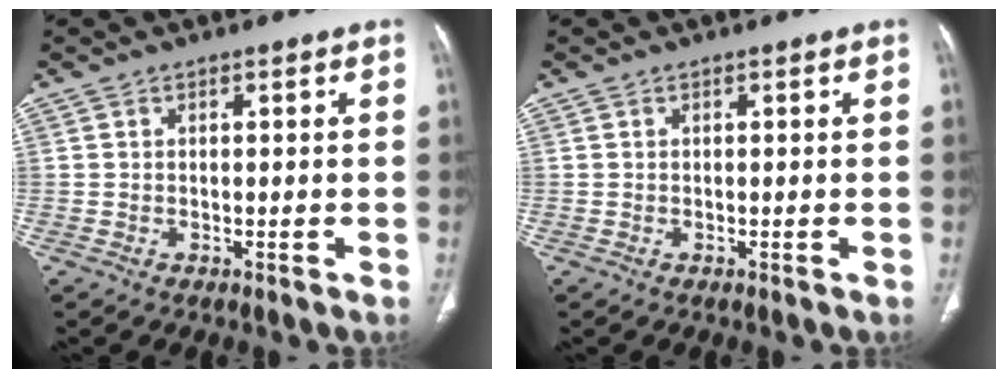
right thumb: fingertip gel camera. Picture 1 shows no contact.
{"total": 0.0}